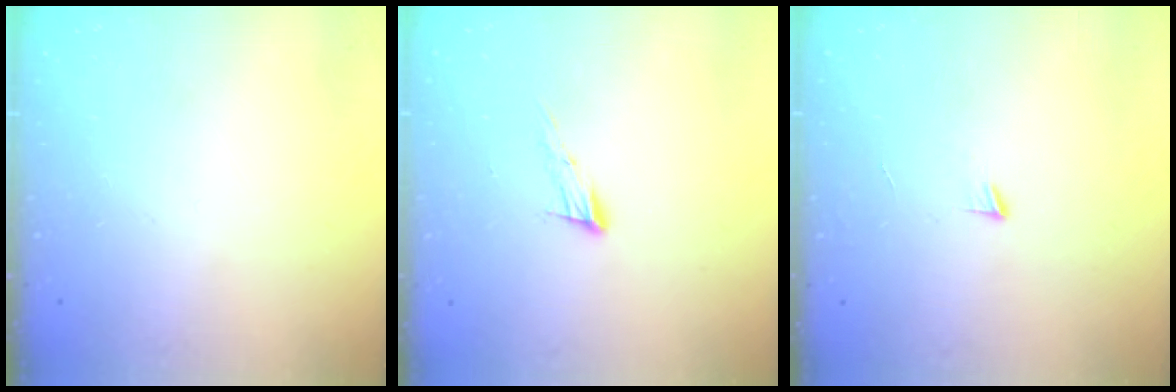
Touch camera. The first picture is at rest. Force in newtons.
{"total": 8.5, "press": 8.4, "slide": 1.5}
{"total": 4.3, "press": 4.2, "slide": 0.4}